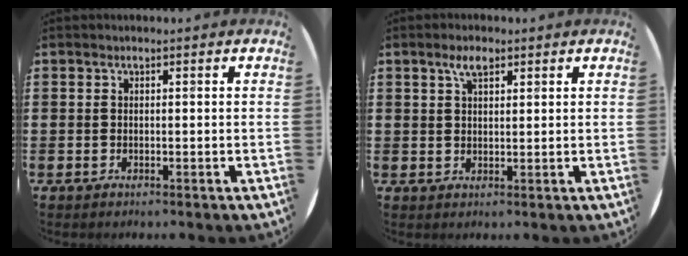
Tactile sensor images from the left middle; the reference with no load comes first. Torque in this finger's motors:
{"motor_torque": [0.55, -0.01, 0.05, 0.03]}